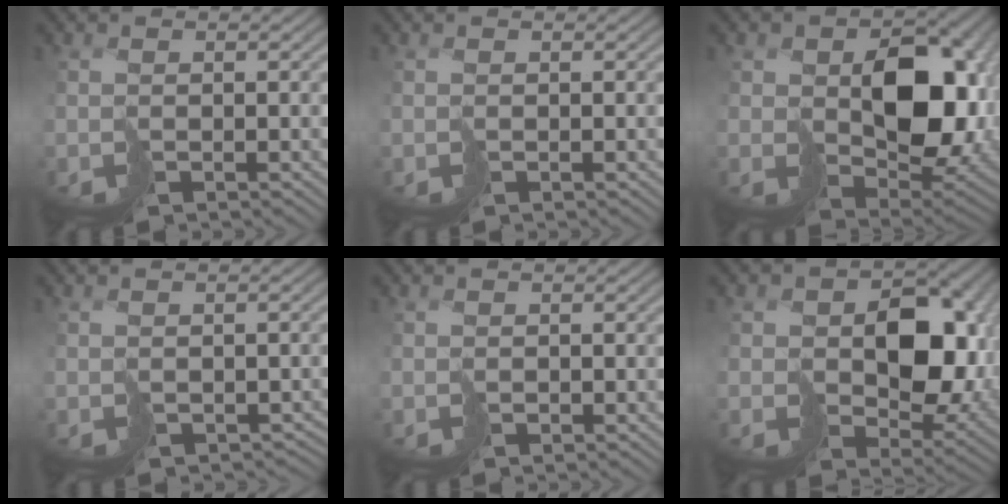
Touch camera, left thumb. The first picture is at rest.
{"total": 0.0}
{"total": 13.9, "force": [1.7, 9.8, 9.7], "torque": [-0.139, -0.025, 0.054]}
{"total": 3.2, "force": [-1.4, 2.3, 1.7], "torque": [-0.024, -0.020, -0.012]}
{"total": 0.0}
{"total": 12.5, "force": [1.4, 9.1, 8.5], "torque": [-0.123, -0.015, 0.039]}